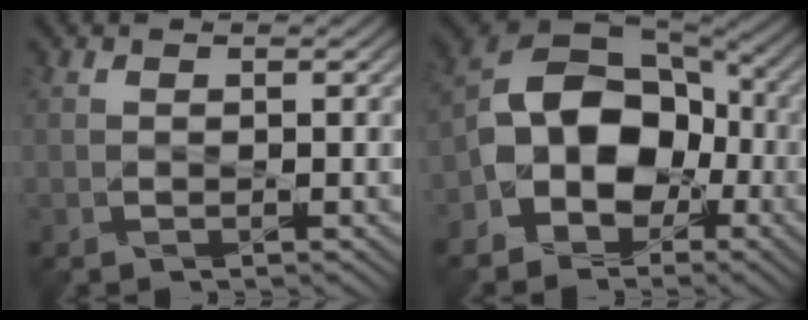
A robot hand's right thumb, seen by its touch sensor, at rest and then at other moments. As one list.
[{"total": 11.4, "force": [-3.0, 8.4, 7.1], "torque": [-0.123, 0.000, -0.072]}]